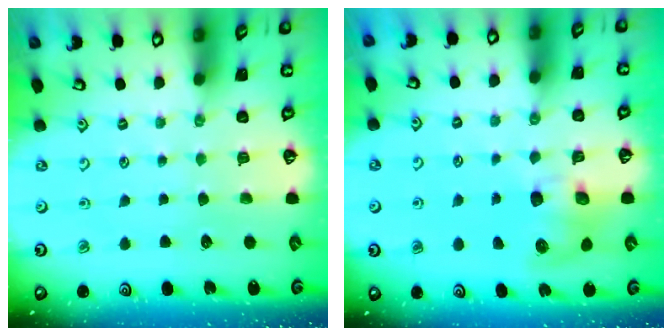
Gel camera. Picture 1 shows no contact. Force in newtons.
{"total": 8.1, "press": 8.0, "slide": 1.1}